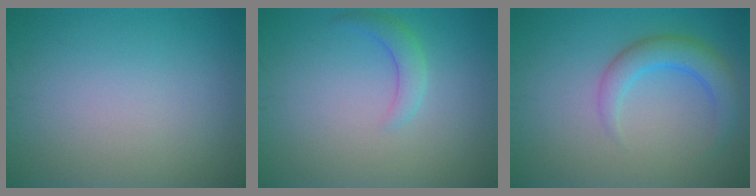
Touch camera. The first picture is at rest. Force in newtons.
{"total": 2.0, "press": 2.0, "slide": 0.1}
{"total": 3.7, "press": 3.7, "slide": 0.2}